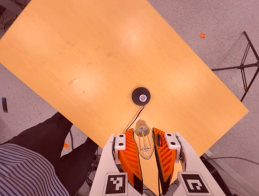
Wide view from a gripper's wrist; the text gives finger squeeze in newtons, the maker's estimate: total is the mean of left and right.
{"total": 21.9, "left": 27.0, "right": 16.9}